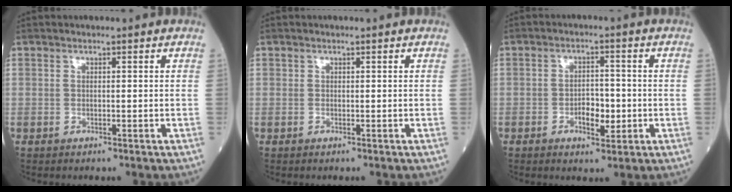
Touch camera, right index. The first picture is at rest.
{"total": 0.0}
{"total": 4.2, "force": [-1.1, 1.9, 3.6], "torque": [-0.056, 0.003, -0.014]}